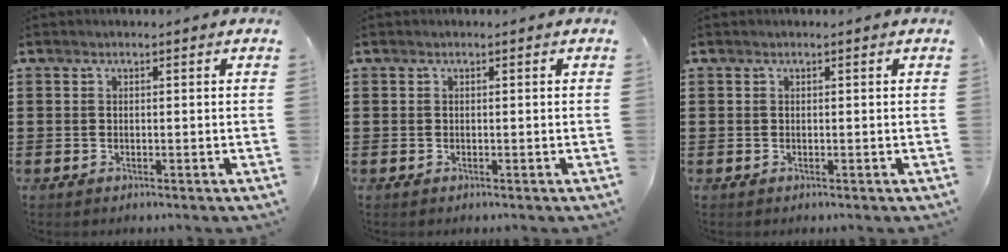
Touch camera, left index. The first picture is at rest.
{"total": 0.0}
{"total": 0.0}